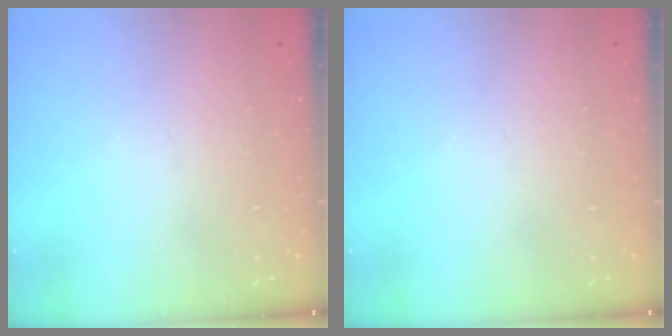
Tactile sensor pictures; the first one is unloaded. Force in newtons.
{"total": 0.0}